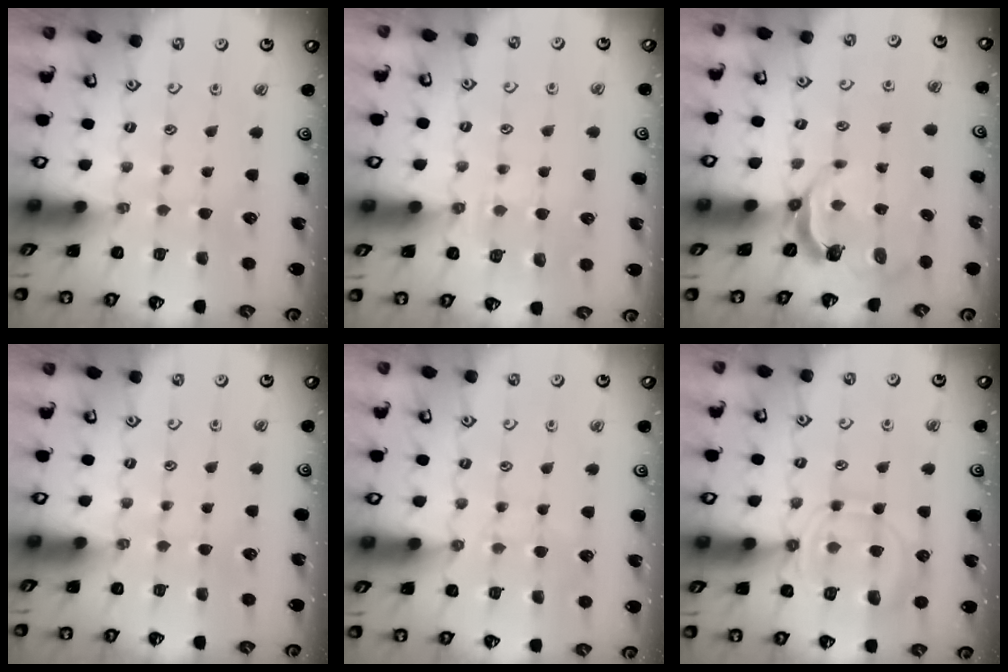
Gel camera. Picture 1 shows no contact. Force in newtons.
{"total": 5.2, "press": 5.1, "slide": 1.0}
{"total": 4.7, "press": 3.3, "slide": 3.4}
{"total": 0.0}
{"total": 4.7, "press": 4.7, "slide": 0.6}
{"total": 12.1, "press": 12.0, "slide": 1.4}